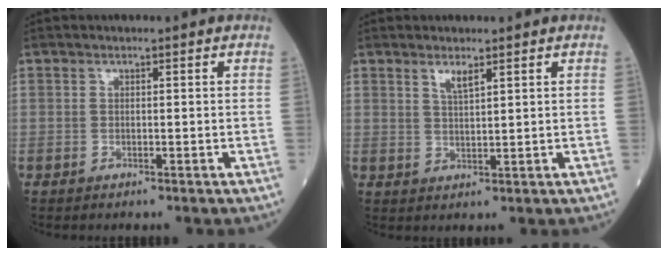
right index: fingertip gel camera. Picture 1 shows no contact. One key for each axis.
{"total": 2.3, "fx": 1.5, "fy": 0.1, "fz": 1.6, "tx": -0.036, "ty": -0.004, "tz": 0.032}